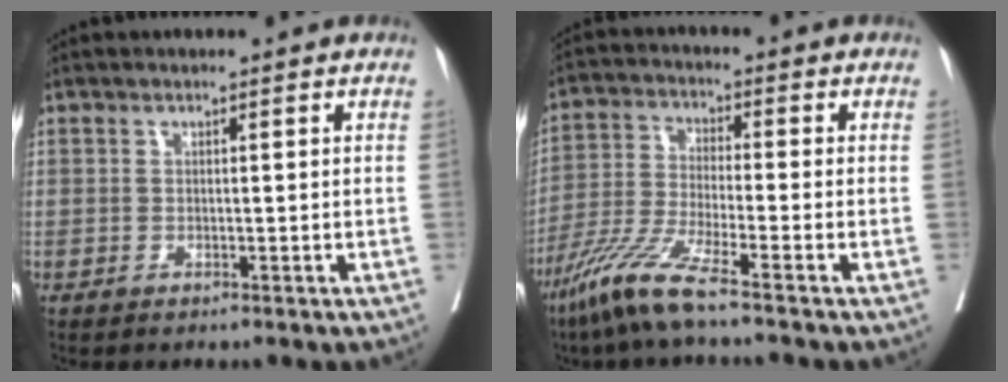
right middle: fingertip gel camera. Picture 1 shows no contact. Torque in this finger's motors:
{"motor_torque": [1.09, -1.05, 0.34, 0.14]}